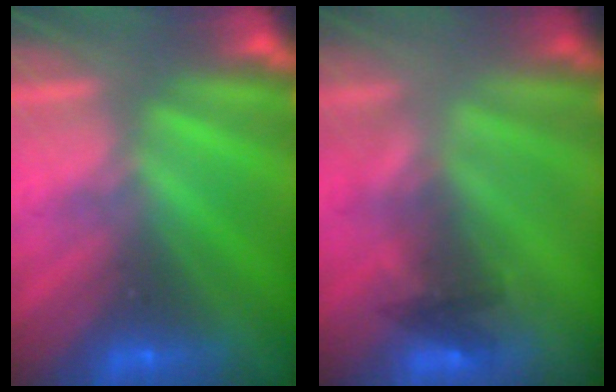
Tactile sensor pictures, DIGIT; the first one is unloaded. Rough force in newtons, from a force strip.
{"total": 2.3}